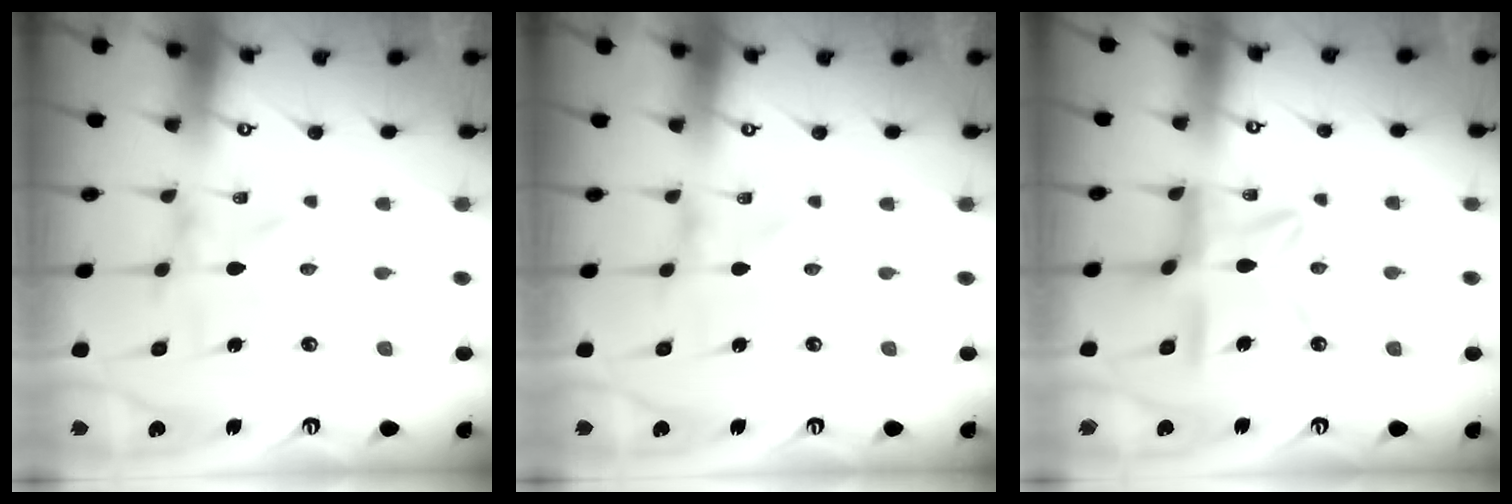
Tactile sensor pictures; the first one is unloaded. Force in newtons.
{"total": 0.0}
{"total": 12.1, "press": 12.1, "slide": 1.2}